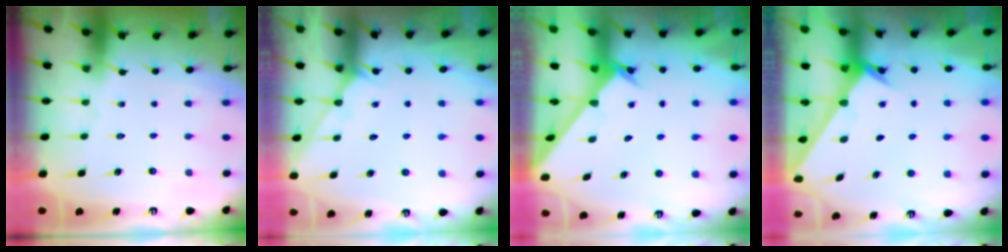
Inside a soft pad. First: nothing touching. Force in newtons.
{"total": 3.3, "press": 3.2, "slide": 0.4}
{"total": 2.4, "press": 2.4, "slide": 0.2}
{"total": 2.4, "press": 2.4, "slide": 0.2}